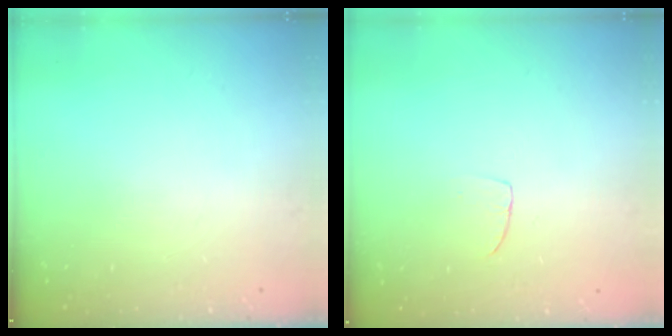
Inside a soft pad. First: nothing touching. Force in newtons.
{"total": 4.3, "press": 4.3, "slide": 0.3}